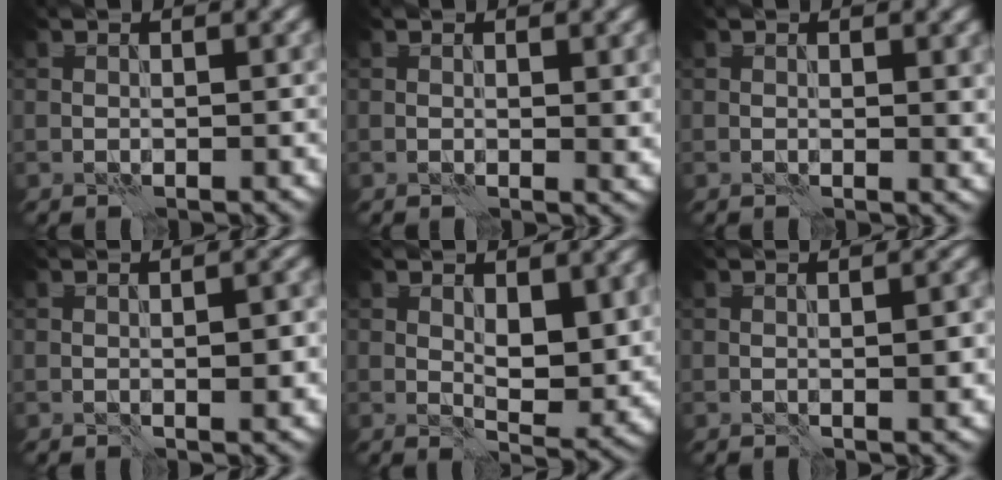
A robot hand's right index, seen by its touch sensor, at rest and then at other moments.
{"total": 1.1, "force": [0.4, 0.5, 0.9], "torque": [-0.006, -0.003, 0.006]}
{"total": 1.2, "force": [0.5, 0.5, 1.0], "torque": [-0.007, -0.003, 0.007]}
{"total": 2.1, "force": [-0.3, 0.6, 2.0], "torque": [-0.028, 0.002, -0.004]}
{"total": 4.6, "force": [1.4, 2.2, 3.7], "torque": [-0.058, -0.011, 0.029]}
{"total": 1.8, "force": [-0.2, 0.5, 1.7], "torque": [-0.023, 0.001, -0.004]}